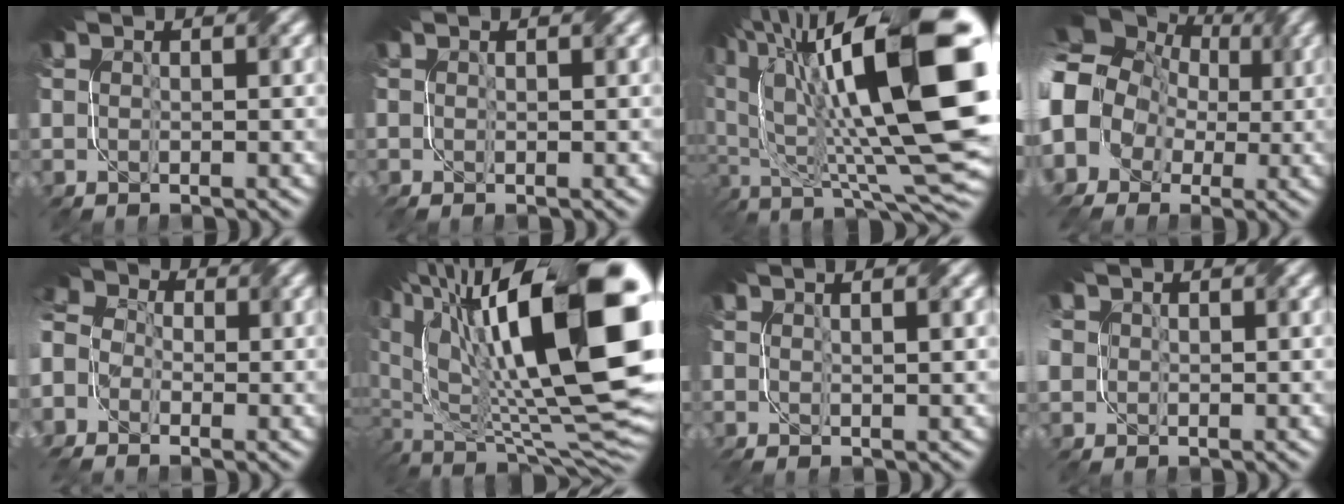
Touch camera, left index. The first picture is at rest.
{"total": 1.0, "force": [0.1, 0.3, 0.9], "torque": [-0.011, -0.001, 0.003]}
{"total": 18.9, "force": [3.2, 6.5, 17.5], "torque": [-0.265, 0.014, 0.065]}
{"total": 12.0, "force": [0.0, 10.6, 5.7], "torque": [-0.136, 0.000, -0.031]}
{"total": 6.6, "force": [-3.0, 4.7, 3.5], "torque": [-0.087, -0.010, -0.056]}
{"total": 18.4, "force": [3.2, 8.0, 16.2], "torque": [-0.259, -0.012, 0.073]}
{"total": 2.6, "force": [0.8, 0.9, 2.3], "torque": [-0.017, 0.006, 0.002]}
{"total": 2.7, "force": [0.8, 2.3, 1.1], "torque": [-0.030, 0.008, 0.016]}